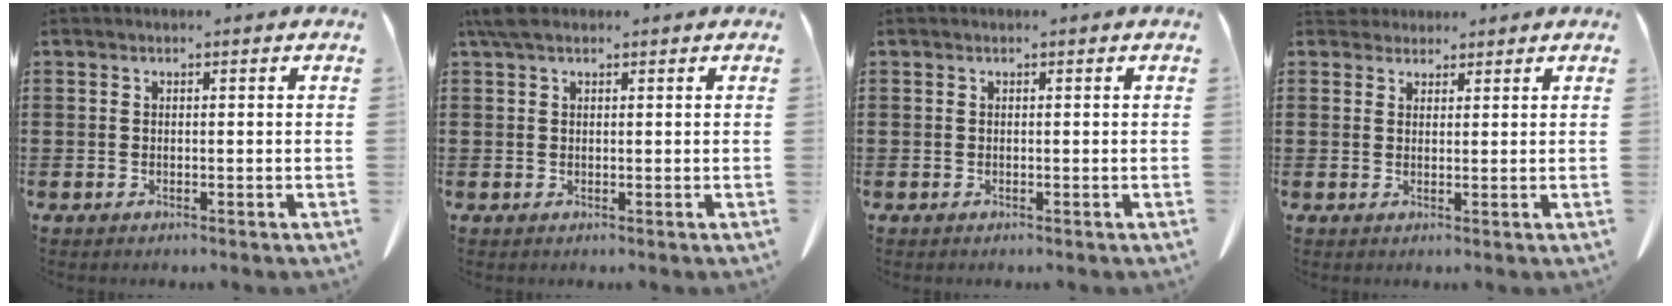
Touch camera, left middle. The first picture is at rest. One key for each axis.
{"total": 2.3, "fx": 1.5, "fy": 1.1, "fz": 1.4, "tx": -0.034, "ty": 0.006, "tz": 0.028}
{"total": 0.0}
{"total": 2.4, "fx": 2.2, "fy": 1.0, "fz": 0.2, "tx": -0.002, "ty": 0.000, "tz": 0.042}